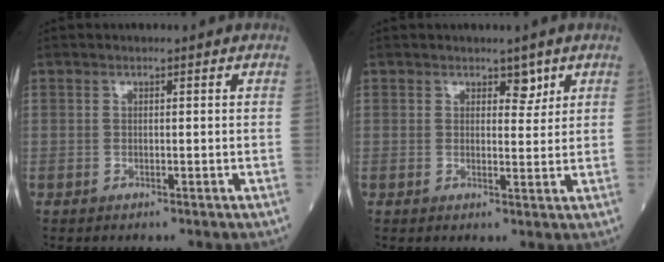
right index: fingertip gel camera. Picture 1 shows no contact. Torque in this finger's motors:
{"motor_torque": [0.05, 0.24, -0.02, -0.01]}